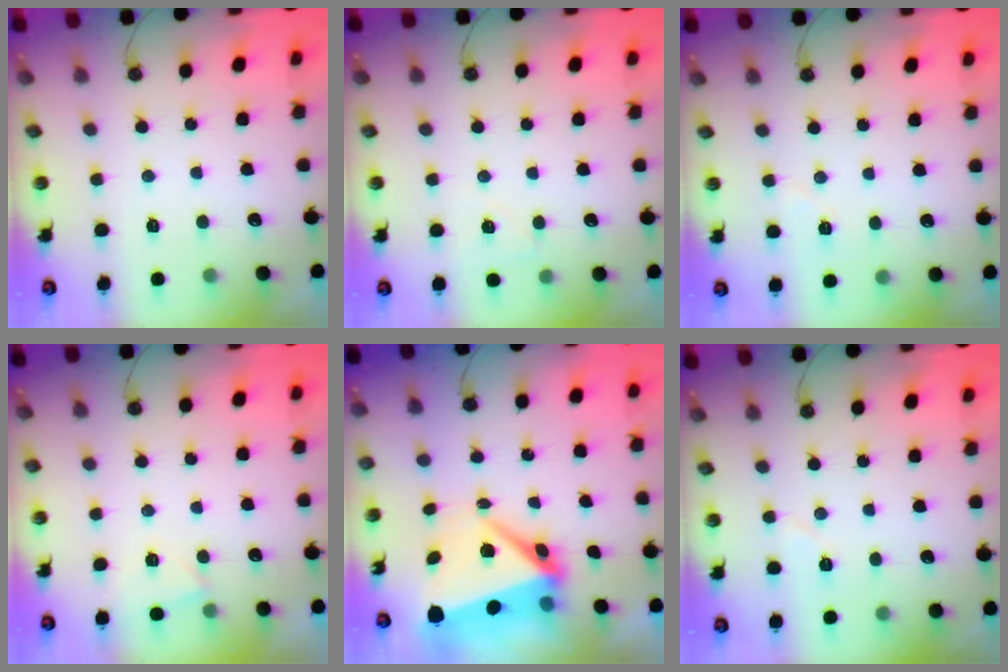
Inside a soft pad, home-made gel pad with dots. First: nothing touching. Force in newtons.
{"total": 5.1, "press": 4.5, "slide": 2.3}
{"total": 3.8, "press": 3.7, "slide": 0.8}
{"total": 2.5, "press": 2.5, "slide": 0.4}
{"total": 8.4, "press": 8.2, "slide": 1.7}
{"total": 4.3, "press": 3.9, "slide": 1.7}